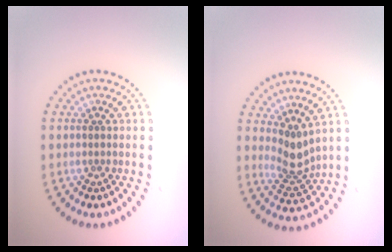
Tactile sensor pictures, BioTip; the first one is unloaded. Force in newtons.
{"total": 2.8, "press": 2.0, "slide": 2.0}